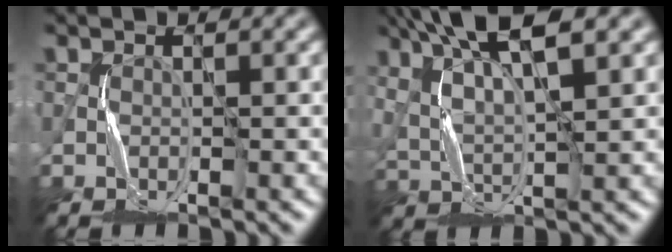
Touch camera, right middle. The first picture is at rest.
{"total": 8.5, "force": [5.2, 2.3, 6.2], "torque": [-0.125, 0.014, 0.088]}